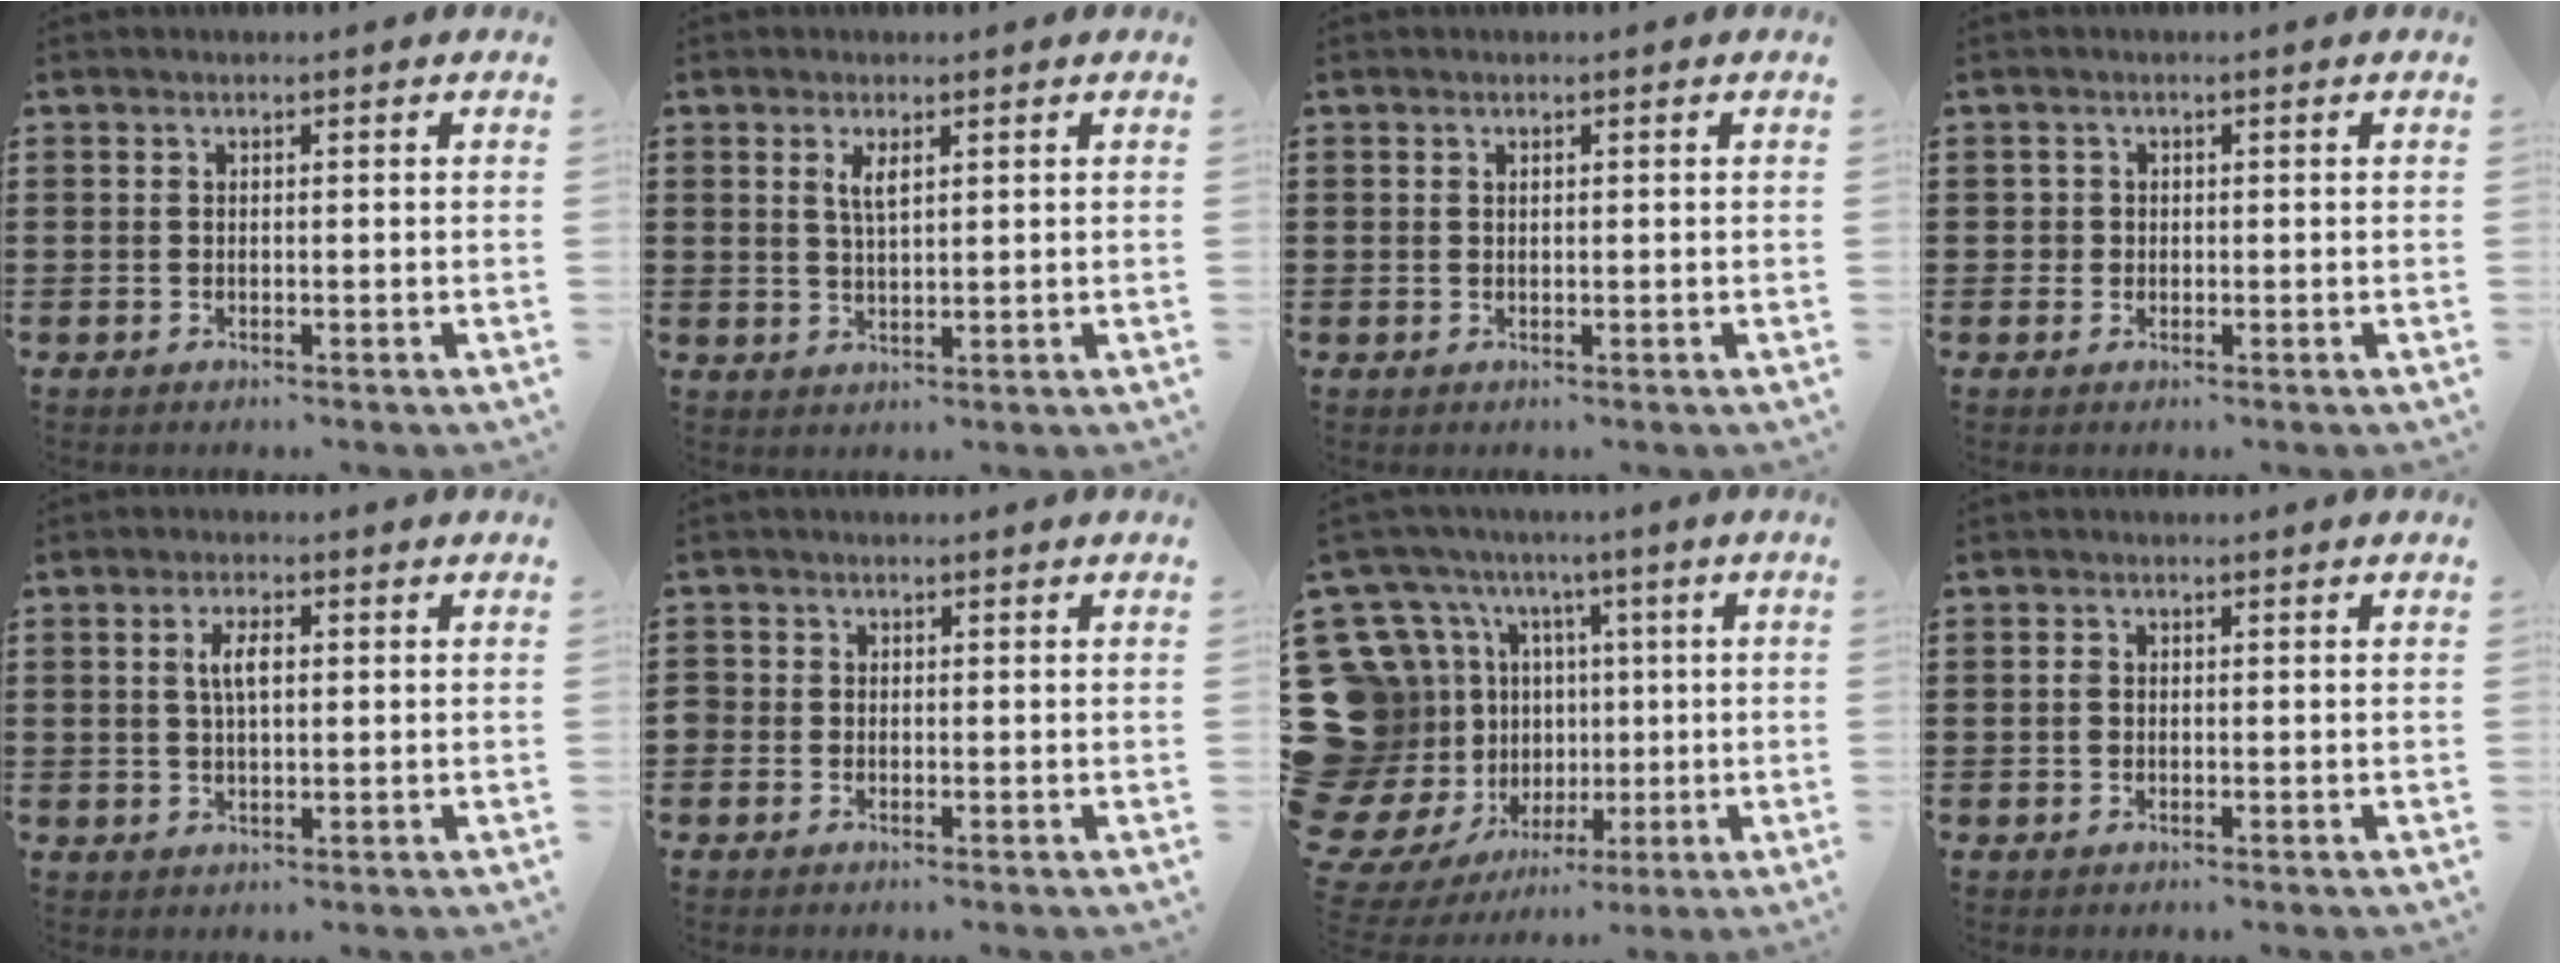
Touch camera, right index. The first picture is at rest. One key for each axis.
{"total": 2.7, "fx": 1.3, "fy": 0.9, "fz": 2.2, "tx": -0.047, "ty": 0.004, "tz": 0.021}
{"total": 0.0}
{"total": 1.1, "fx": 0.0, "fy": 1.1, "fz": 0.2, "tx": -0.006, "ty": 0.005, "tz": -0.002}
{"total": 3.6, "fx": 0.6, "fy": 1.4, "fz": 3.3, "tx": -0.067, "ty": 0.008, "tz": 0.008}
{"total": 0.9, "fx": -0.4, "fy": 0.8, "fz": 0.1, "tx": -0.004, "ty": 0.002, "tz": -0.010}
{"total": 14.4, "fx": 0.7, "fy": 14.2, "fz": 2.3, "tx": -0.128, "ty": -0.023, "tz": 0.066}
{"total": 1.1, "fx": -0.2, "fy": 0.8, "fz": 0.6, "tx": -0.014, "ty": 0.003, "tz": -0.004}